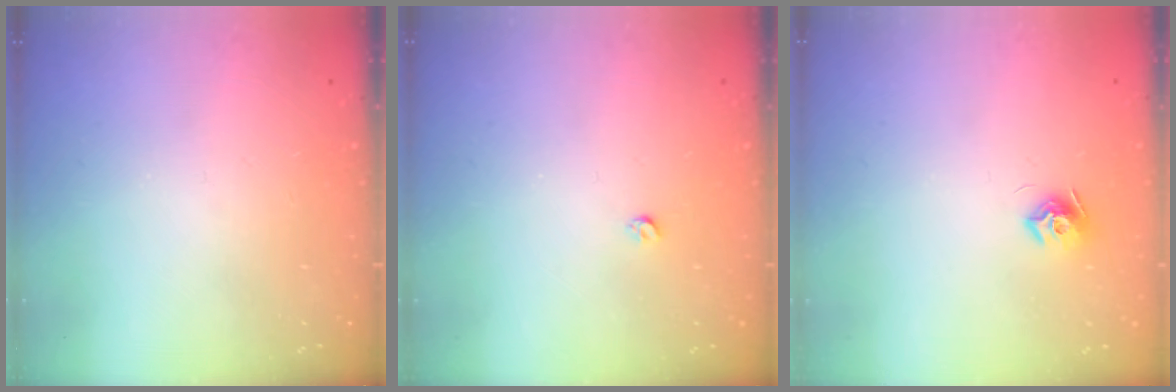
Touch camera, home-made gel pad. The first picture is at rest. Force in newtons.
{"total": 2.8, "press": 2.8, "slide": 0.5}
{"total": 7.8, "press": 7.8, "slide": 0.2}